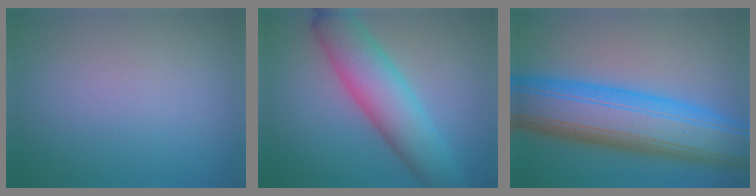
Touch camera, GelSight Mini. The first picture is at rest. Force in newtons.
{"total": 7.3, "press": 7.3, "slide": 0.3}
{"total": 13.2, "press": 13.2, "slide": 0.3}